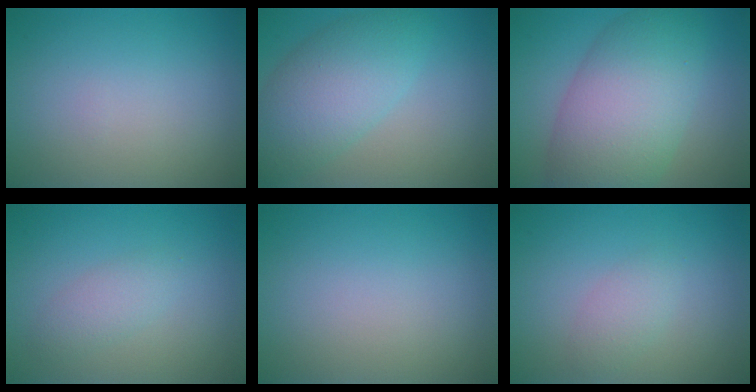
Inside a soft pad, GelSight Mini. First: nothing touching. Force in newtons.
{"total": 6.1, "press": 6.1, "slide": 0.2}
{"total": 9.6, "press": 9.6, "slide": 0.2}
{"total": 1.7, "press": 1.7, "slide": 0.1}
{"total": 0.0}
{"total": 1.7, "press": 1.7, "slide": 0.1}